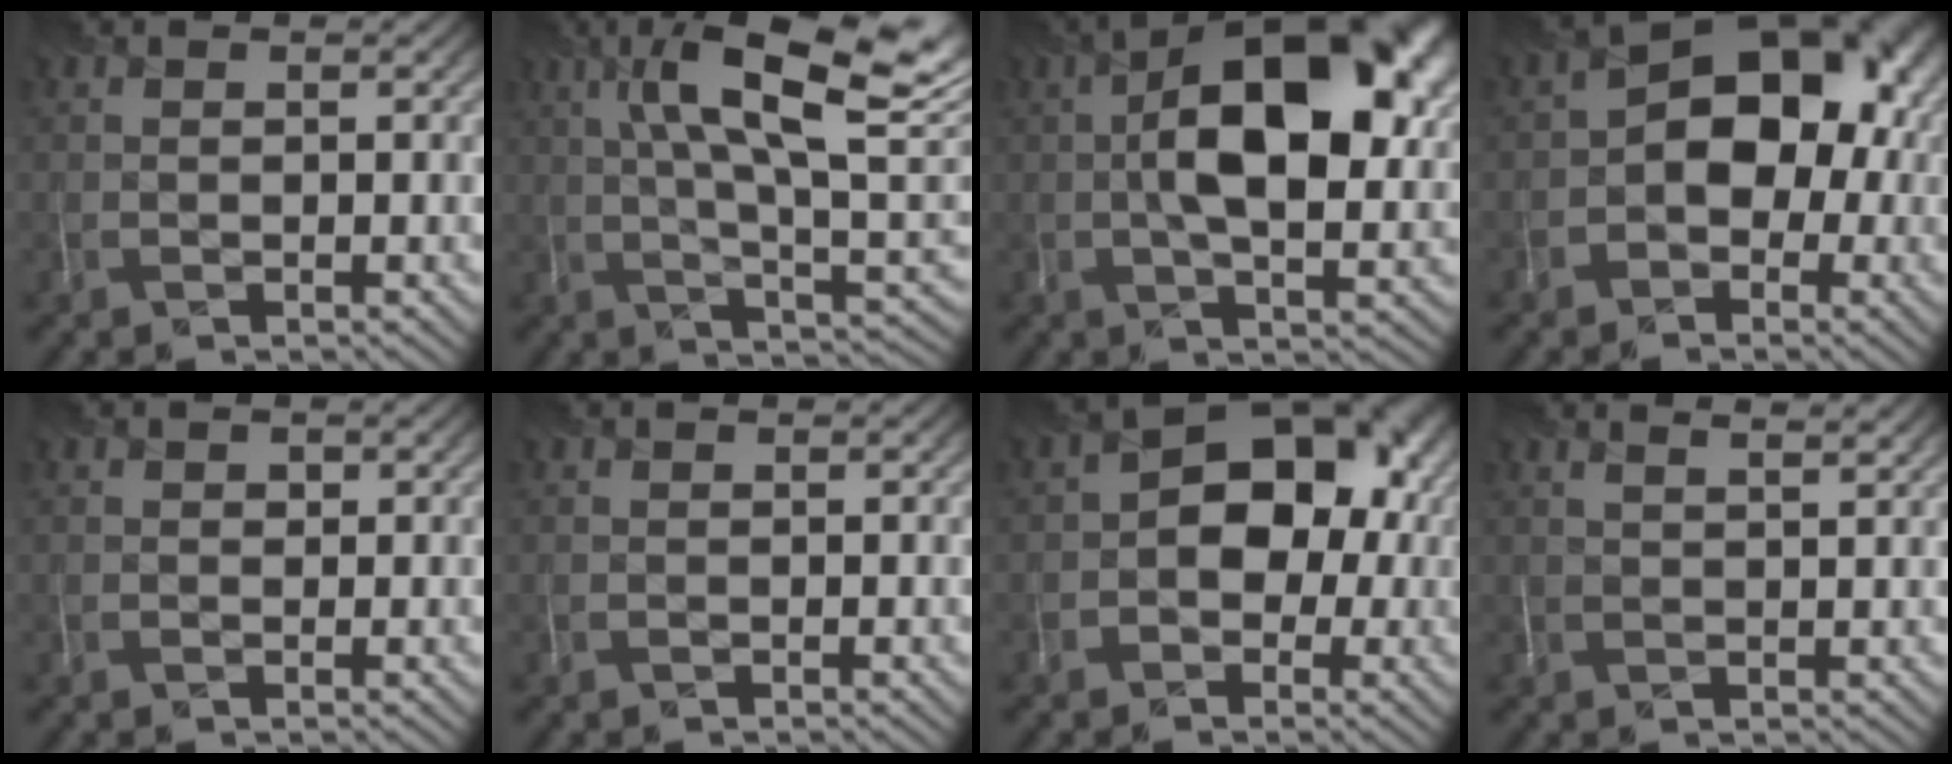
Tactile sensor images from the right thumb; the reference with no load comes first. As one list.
[{"total": 16.6, "force": [5.5, 5.9, 14.5], "torque": [-0.234, 0.016, 0.096]}, {"total": 17.1, "force": [2.2, 8.4, 14.8], "torque": [-0.216, 0.022, 0.018]}, {"total": 10.0, "force": [-0.9, 7.0, 7.1], "torque": [-0.072, 0.013, -0.021]}, {"total": 0.6, "force": [0.3, 0.5, 0.2], "torque": [-0.002, 0.000, 0.004]}, {"total": 0.0}, {"total": 8.5, "force": [-0.6, 6.1, 5.8], "torque": [-0.058, 0.012, -0.017]}, {"total": 3.5, "force": [2.5, 1.0, 2.3], "torque": [-0.017, 0.013, 0.018]}]